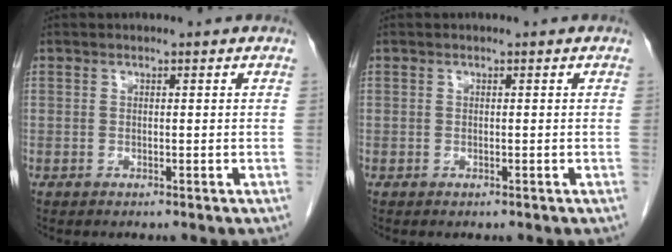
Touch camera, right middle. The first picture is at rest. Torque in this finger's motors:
{"motor_torque": [-0.08, -0.11, -0.11, -0.01]}